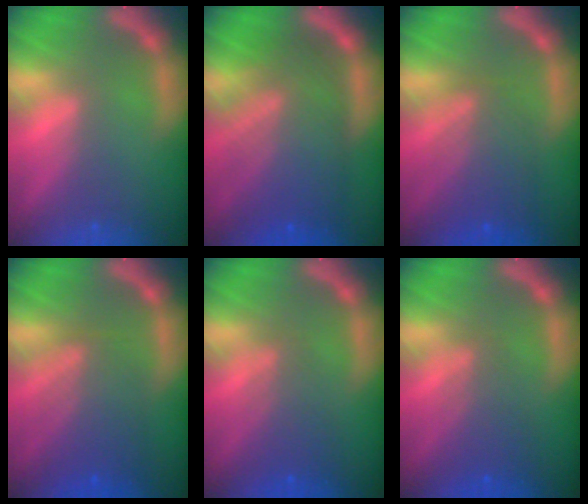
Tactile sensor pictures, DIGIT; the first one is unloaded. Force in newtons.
{"total": 10.0}
{"total": 5.6}
{"total": 6.1}
{"total": 3.6}
{"total": 3.6}